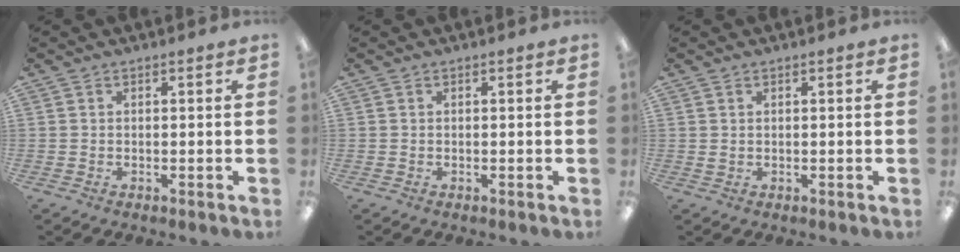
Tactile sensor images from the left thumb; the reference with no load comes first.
{"total": 0.0}
{"total": 0.7, "force": [0.3, 0.5, 0.5], "torque": [-0.011, 0.003, 0.004]}